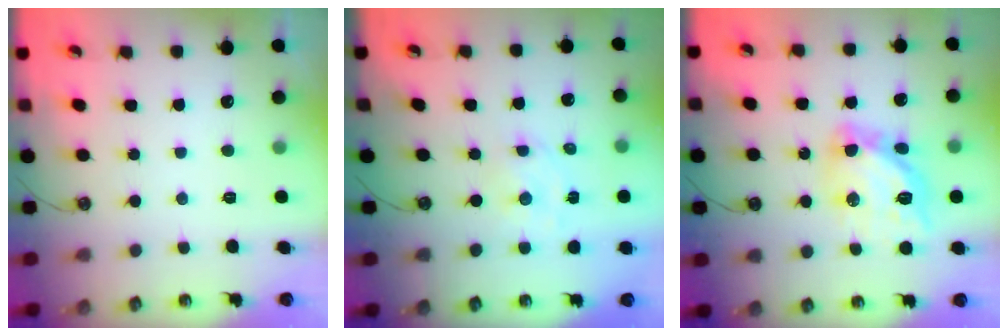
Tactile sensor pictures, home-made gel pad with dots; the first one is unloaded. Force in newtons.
{"total": 2.4, "press": 2.3, "slide": 0.7}
{"total": 14.3, "press": 14.2, "slide": 1.4}